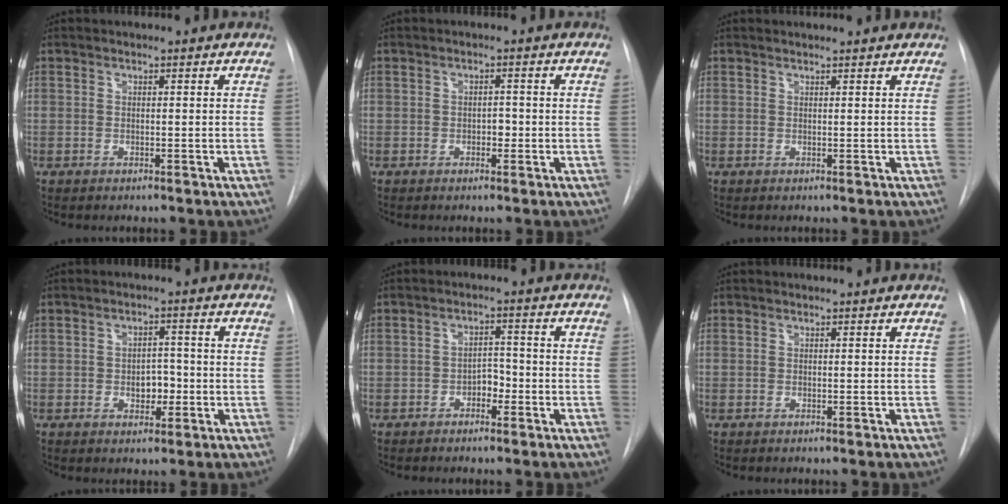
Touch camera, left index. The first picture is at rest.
{"total": 1.9, "force": [-1.5, 0.9, 0.9], "torque": [-0.010, -0.002, -0.021]}
{"total": 2.0, "force": [1.9, 0.1, 0.6], "torque": [-0.011, 0.010, 0.018]}
{"total": 4.0, "force": [-1.8, 2.3, 2.6], "torque": [-0.029, 0.000, -0.022]}
{"total": 3.3, "force": [-2.5, 1.5, 1.6], "torque": [-0.017, 0.003, -0.040]}
{"total": 0.0}